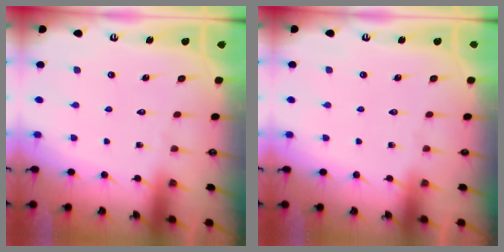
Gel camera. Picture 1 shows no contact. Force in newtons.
{"total": 0.0}